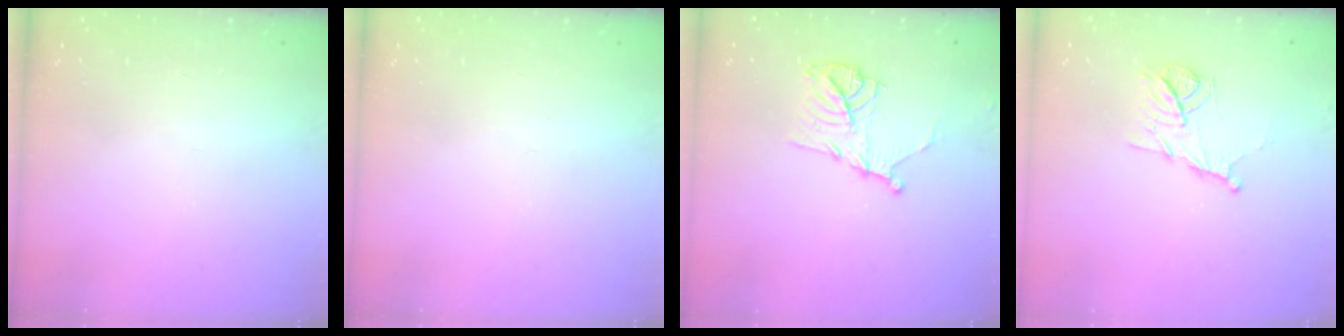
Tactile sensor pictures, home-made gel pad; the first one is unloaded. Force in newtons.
{"total": 0.0}
{"total": 11.8, "press": 11.8, "slide": 0.5}
{"total": 10.0, "press": 10.0, "slide": 1.0}